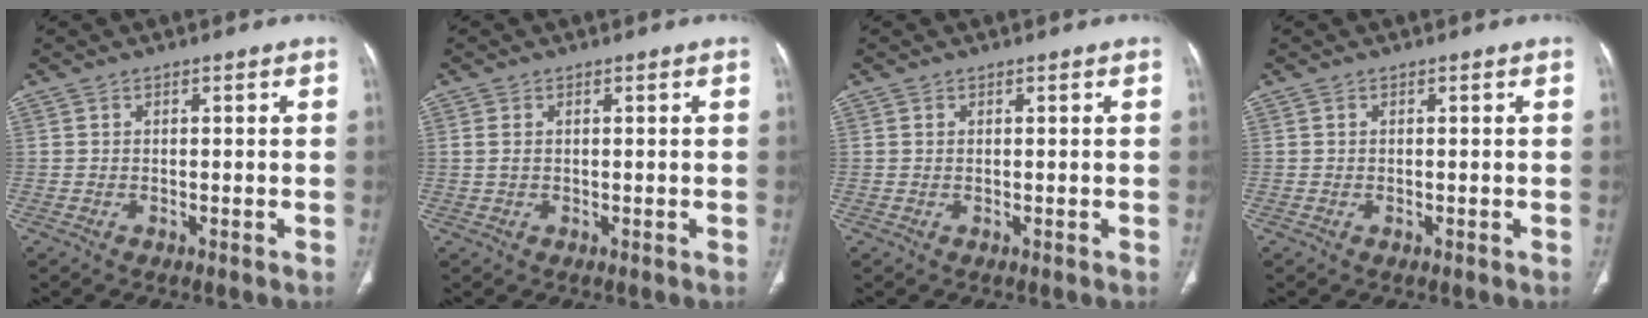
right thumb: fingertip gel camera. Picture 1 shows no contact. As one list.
[{"total": 1.5, "force": [0.3, 0.9, 1.2], "torque": [-0.037, 0.006, 0.010]}, {"total": 0.0}, {"total": 0.0}]